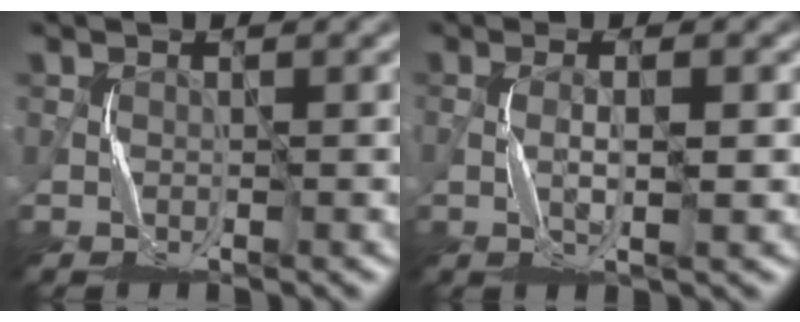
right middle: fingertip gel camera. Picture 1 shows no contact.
{"total": 2.2, "force": [-0.1, 0.0, 2.2], "torque": [-0.048, -0.001, -0.001]}